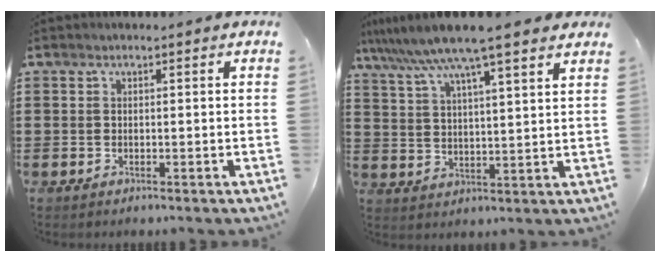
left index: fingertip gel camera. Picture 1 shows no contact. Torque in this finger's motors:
{"motor_torque": [2.14, 0.00, 0.65, 0.21]}